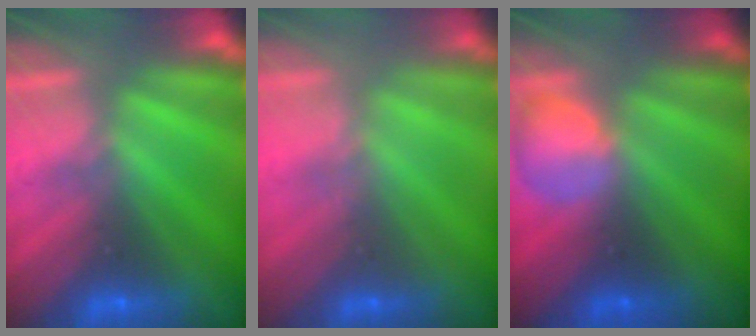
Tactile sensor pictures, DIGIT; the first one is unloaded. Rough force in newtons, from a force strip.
{"total": 2.4}
{"total": 2.4}